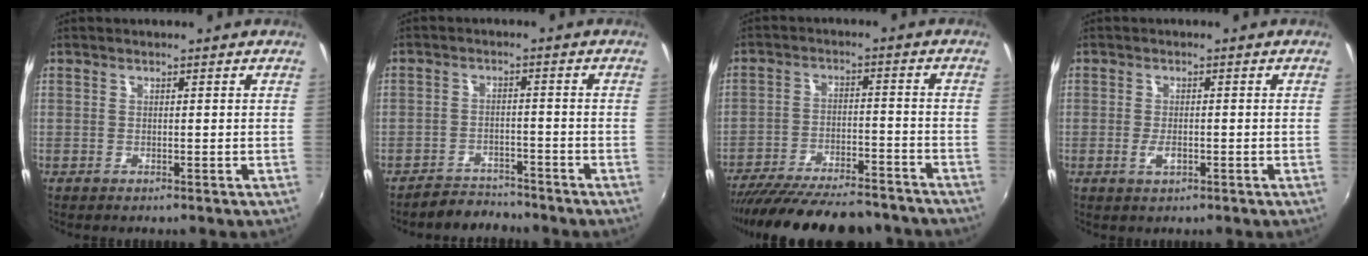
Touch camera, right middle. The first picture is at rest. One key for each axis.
{"total": 4.1, "fx": -3.9, "fy": 1.2, "fz": -0.1, "tx": -0.011, "ty": 0.010, "tz": -0.063}
{"total": 22.1, "fx": -19.3, "fy": 4.9, "fz": 9.5, "tx": -0.183, "ty": -0.030, "tz": -0.271}
{"total": 1.9, "fx": -0.3, "fy": 0.7, "fz": 1.8, "tx": -0.032, "ty": -0.005, "tz": -0.007}